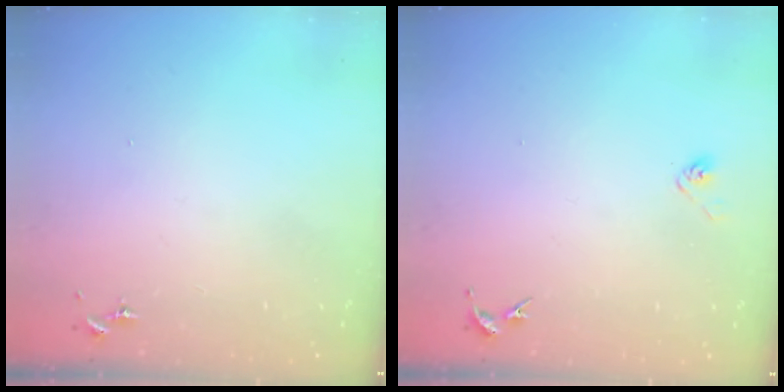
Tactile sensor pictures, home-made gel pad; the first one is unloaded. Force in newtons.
{"total": 3.8, "press": 3.7, "slide": 1.0}